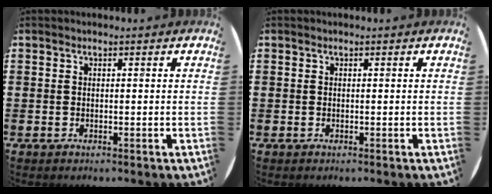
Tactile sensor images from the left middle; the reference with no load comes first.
{"total": 0.0}